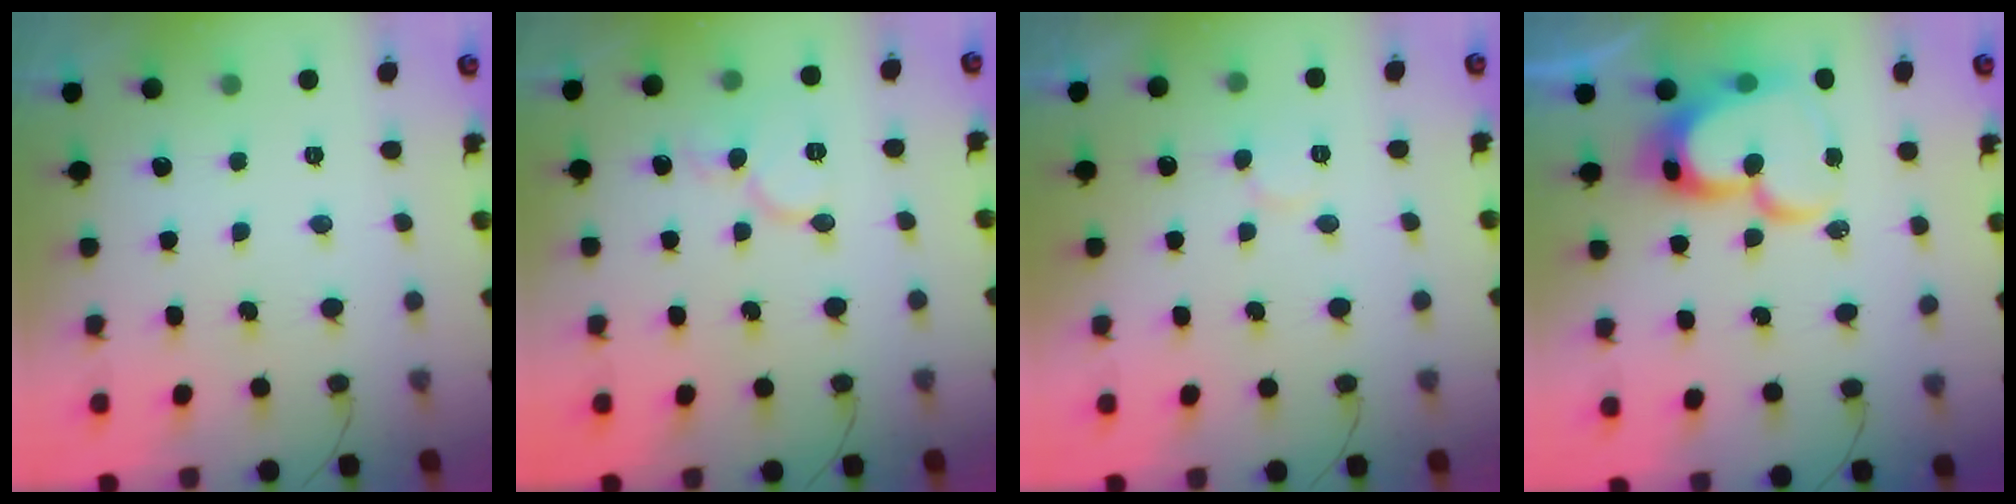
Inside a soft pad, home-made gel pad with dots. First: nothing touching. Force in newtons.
{"total": 9.3, "press": 9.3, "slide": 1.0}
{"total": 5.7, "press": 5.7, "slide": 0.4}
{"total": 19.0, "press": 19.0, "slide": 1.3}